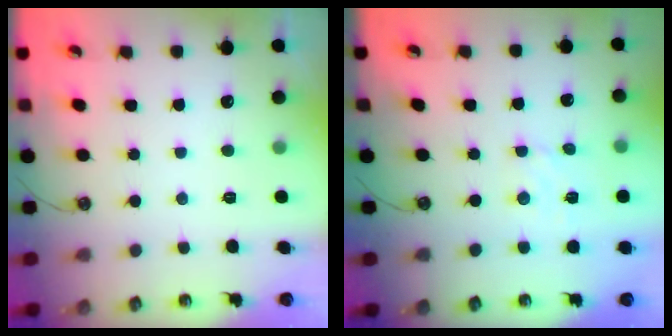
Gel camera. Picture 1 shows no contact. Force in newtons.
{"total": 3.2, "press": 3.1, "slide": 0.5}